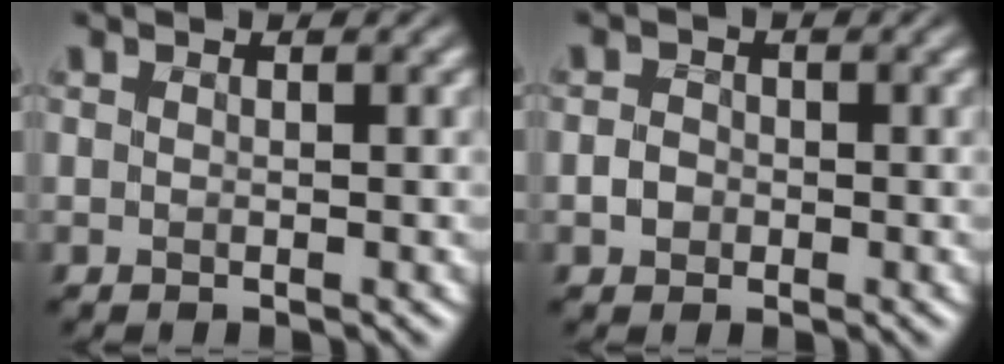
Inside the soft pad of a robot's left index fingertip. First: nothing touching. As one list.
[{"total": 1.3, "force": [-0.5, 1.1, 0.5], "torque": [-0.008, 0.004, -0.013]}]